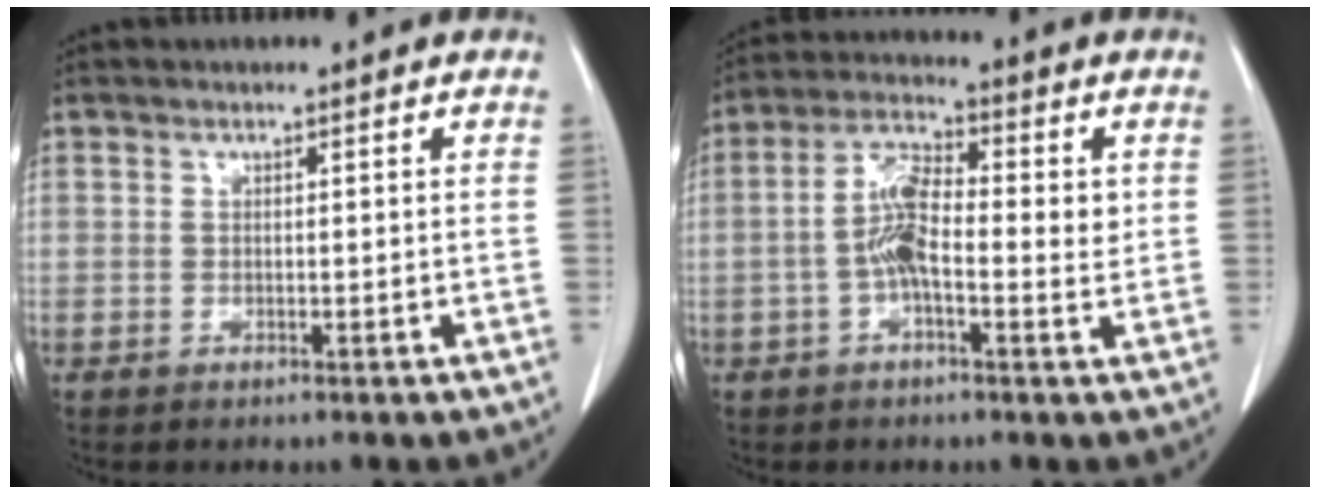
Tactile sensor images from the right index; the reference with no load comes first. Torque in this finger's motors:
{"motor_torque": [0.23, 0.05, 0.21, 0.12]}